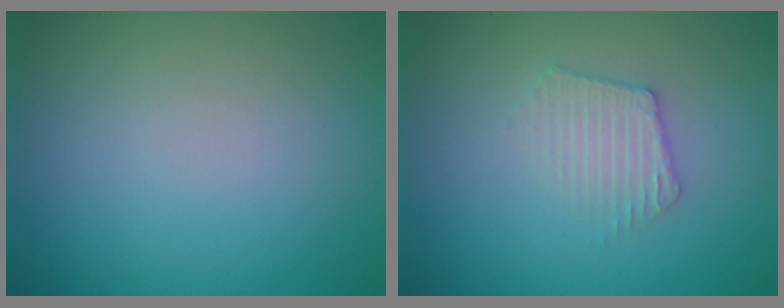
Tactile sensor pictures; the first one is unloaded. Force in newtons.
{"total": 2.4, "press": 2.4, "slide": 0.3}